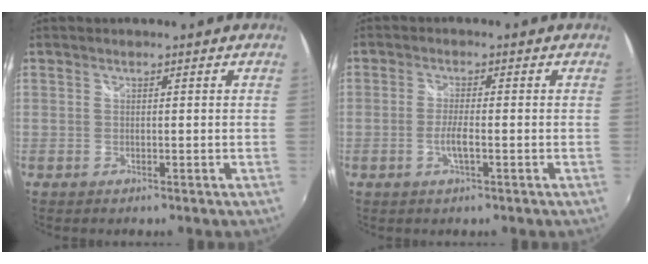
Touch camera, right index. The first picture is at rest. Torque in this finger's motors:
{"motor_torque": [0.94, -0.08, 0.34, 0.07]}